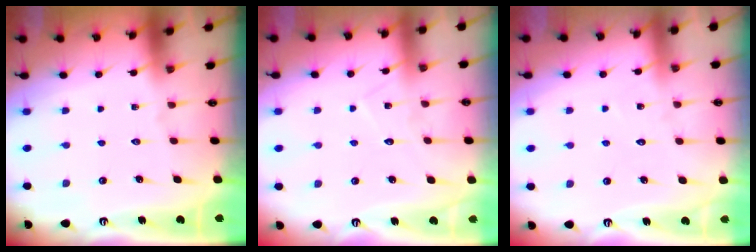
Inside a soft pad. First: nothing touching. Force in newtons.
{"total": 5.6, "press": 5.6, "slide": 0.7}
{"total": 4.9, "press": 4.8, "slide": 0.5}